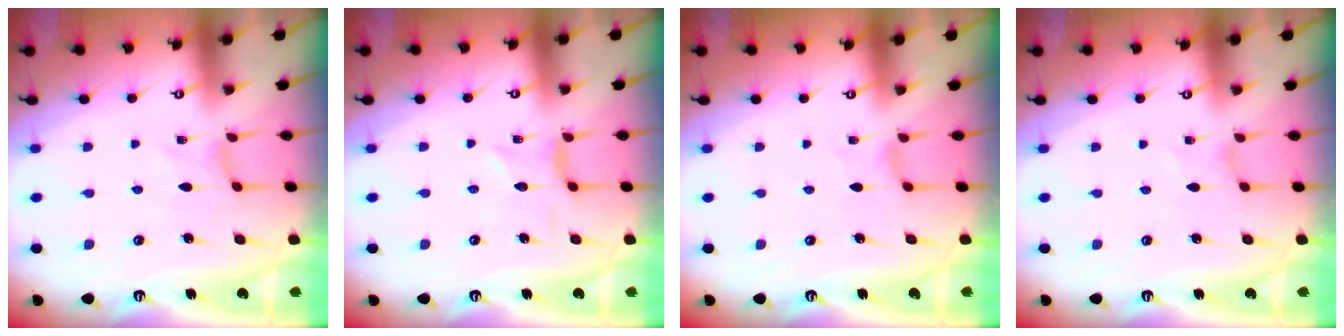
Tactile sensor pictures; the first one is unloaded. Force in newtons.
{"total": 0.9, "press": 0.8, "slide": 0.1}
{"total": 1.5, "press": 1.5, "slide": 0.3}
{"total": 0.0}